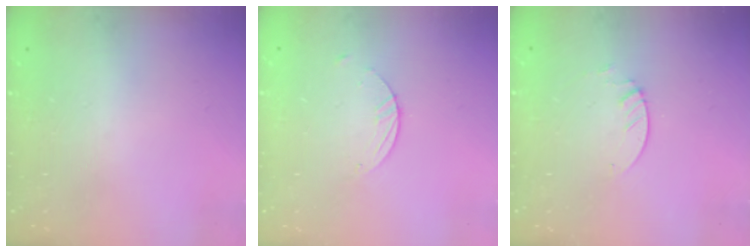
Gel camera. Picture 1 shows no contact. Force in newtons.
{"total": 1.8, "press": 1.8, "slide": 0.1}
{"total": 1.3, "press": 1.3, "slide": 0.1}